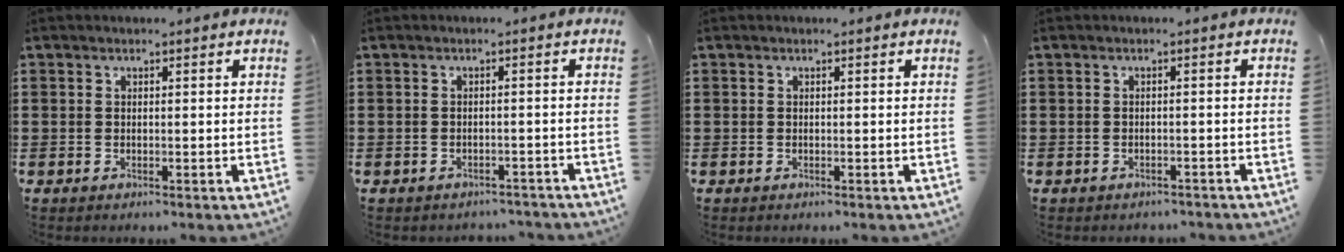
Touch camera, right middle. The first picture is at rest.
{"total": 1.3, "force": [-1.3, 0.3, 0.0], "torque": [-0.007, -0.001, -0.028]}
{"total": 0.0}
{"total": 0.9, "force": [-0.8, 0.2, 0.0], "torque": [-0.004, -0.001, -0.018]}